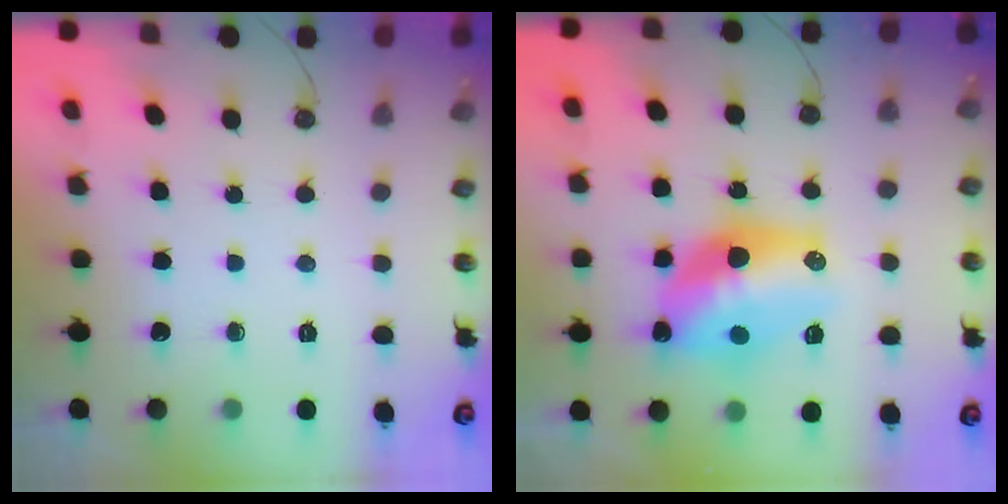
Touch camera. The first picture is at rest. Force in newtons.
{"total": 15.4, "press": 15.3, "slide": 1.5}